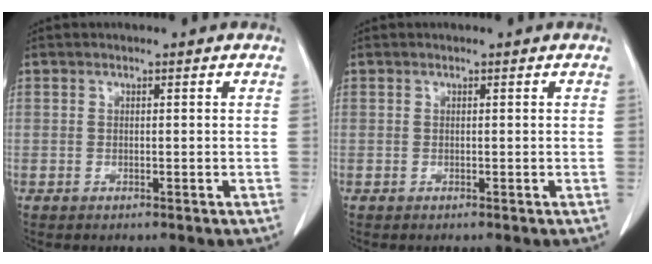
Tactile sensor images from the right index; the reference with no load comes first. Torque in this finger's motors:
{"motor_torque": [0.00, 0.00, 0.00, 0.00]}